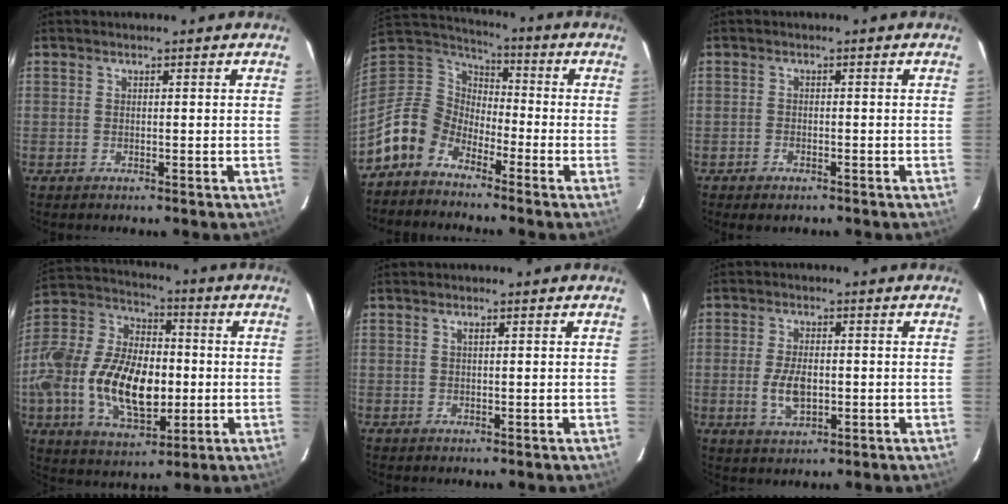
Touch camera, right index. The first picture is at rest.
{"total": 10.2, "force": [-7.0, 6.6, 3.2], "torque": [-0.081, 0.024, -0.148]}
{"total": 1.5, "force": [-0.9, 0.9, 1.0], "torque": [-0.025, -0.002, -0.015]}
{"total": 25.4, "force": [-4.6, 15.0, 20.0], "torque": [-0.430, 0.001, -0.073]}
{"total": 0.6, "force": [0.3, 0.2, 0.5], "torque": [-0.009, 0.004, 0.004]}
{"total": 6.2, "force": [-1.0, 3.4, 5.1], "torque": [-0.104, -0.004, -0.014]}